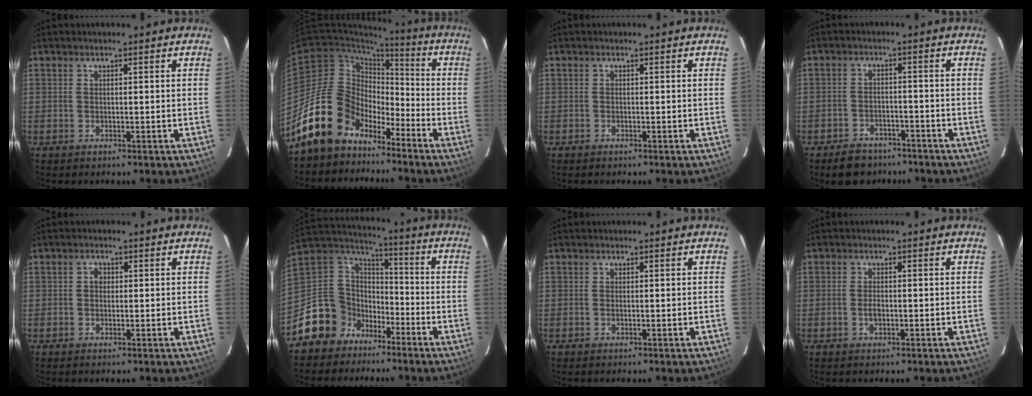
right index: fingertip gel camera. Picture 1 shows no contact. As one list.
[{"total": 15.1, "force": [-11.2, 9.3, 4.0], "torque": [-0.089, 0.031, -0.194]}, {"total": 0.0}, {"total": 7.9, "force": [-6.3, 4.2, 2.2], "torque": [-0.060, 0.013, -0.085]}, {"total": 1.4, "force": [0.1, 1.3, 0.6], "torque": [-0.009, 0.007, 0.000]}, {"total": 13.0, "force": [-8.1, 10.0, 1.8], "torque": [-0.067, 0.047, -0.151]}, {"total": 0.0}, {"total": 1.8, "force": [-0.4, 1.0, 1.4], "torque": [-0.028, 0.001, -0.008]}]